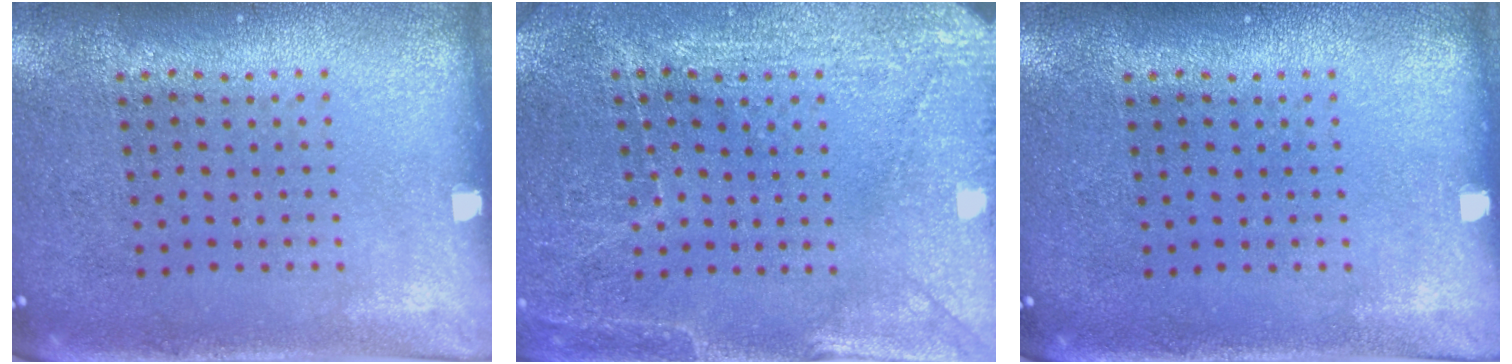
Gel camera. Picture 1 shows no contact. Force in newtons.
{"total": 2.9, "press": 2.9, "slide": 0.2}
{"total": 0.0}